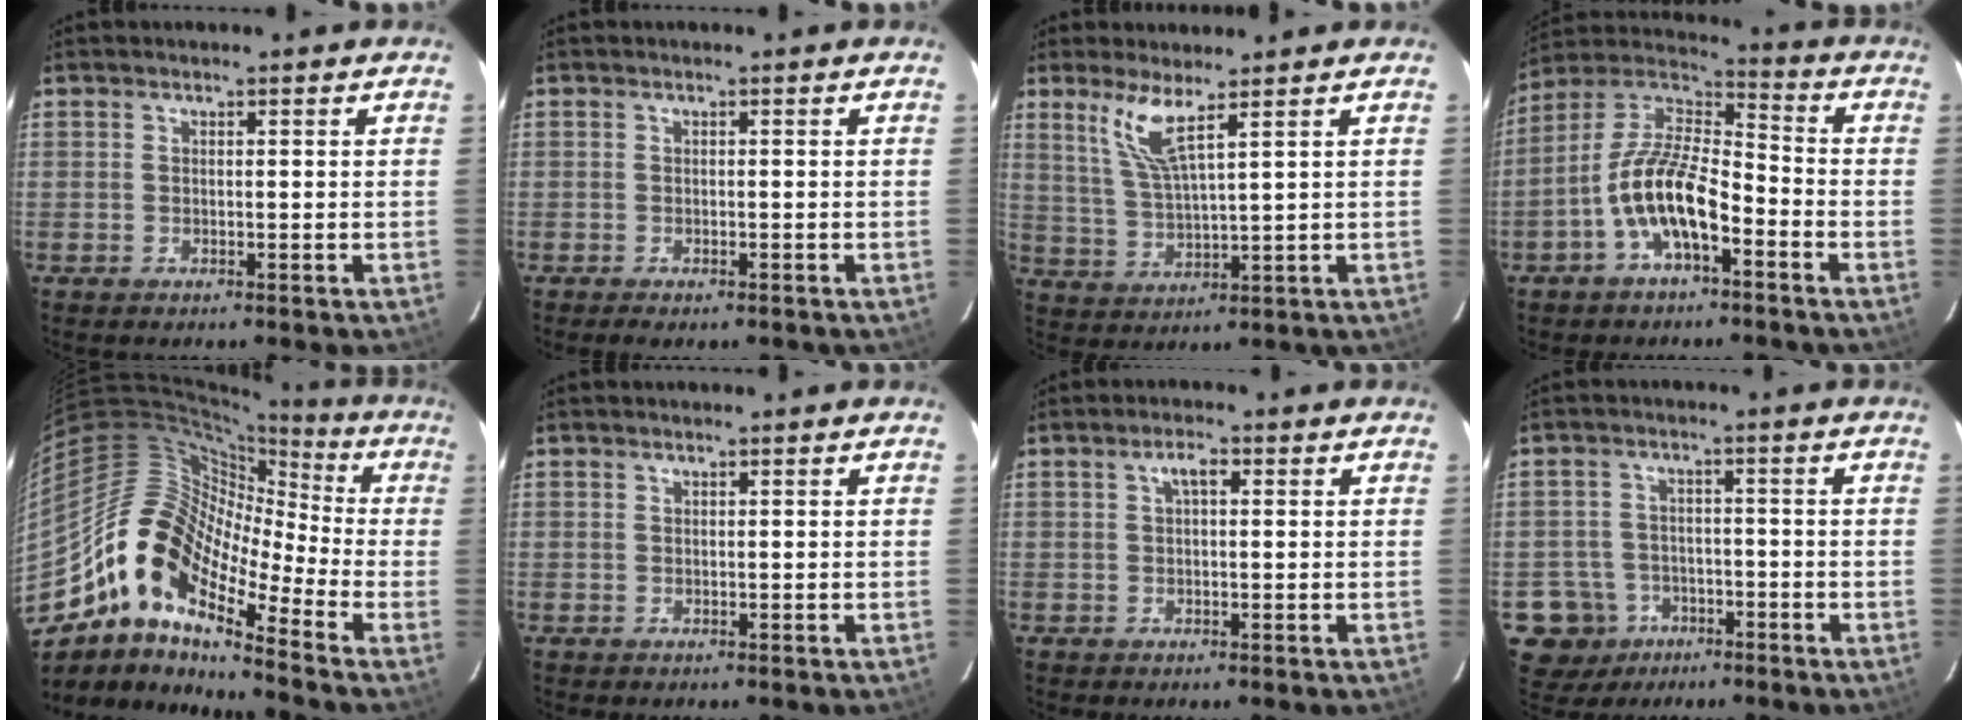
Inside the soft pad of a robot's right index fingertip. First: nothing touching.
{"total": 2.1, "force": [-1.6, 0.9, 1.2], "torque": [-0.023, -0.010, -0.023]}
{"total": 6.5, "force": [4.1, 0.2, 5.0], "torque": [-0.109, -0.008, 0.090]}
{"total": 13.0, "force": [-5.8, 4.7, 10.7], "torque": [-0.218, 0.009, -0.113]}
{"total": 16.6, "force": [-9.6, 6.0, 12.1], "torque": [-0.196, -0.005, -0.200]}
{"total": 0.6, "force": [0.2, 0.5, -0.1], "torque": [0.004, 0.003, 0.003]}
{"total": 2.4, "force": [0.7, 1.0, 2.1], "torque": [-0.039, 0.010, 0.012]}
{"total": 10.0, "force": [-5.9, 8.0, 1.0], "torque": [-0.050, 0.032, -0.089]}